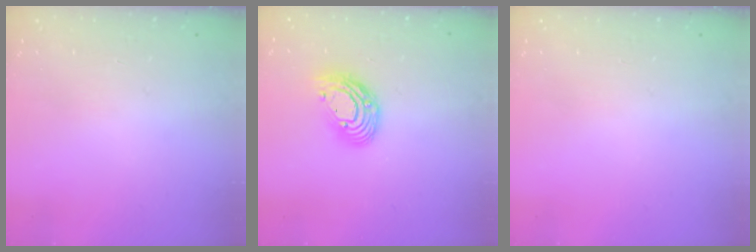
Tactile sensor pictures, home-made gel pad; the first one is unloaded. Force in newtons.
{"total": 11.6, "press": 11.5, "slide": 1.2}
{"total": 0.0}